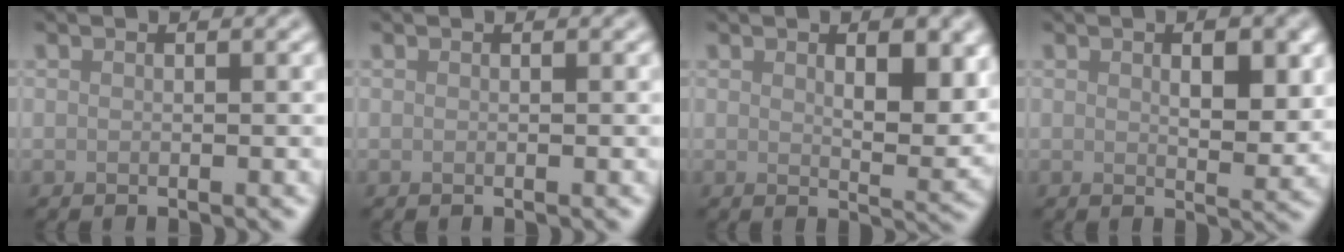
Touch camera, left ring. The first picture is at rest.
{"total": 0.0}
{"total": 5.2, "force": [1.7, 2.1, 4.4], "torque": [-0.058, -0.007, 0.032]}
{"total": 4.0, "force": [1.2, 1.8, 3.4], "torque": [-0.048, -0.006, 0.022]}